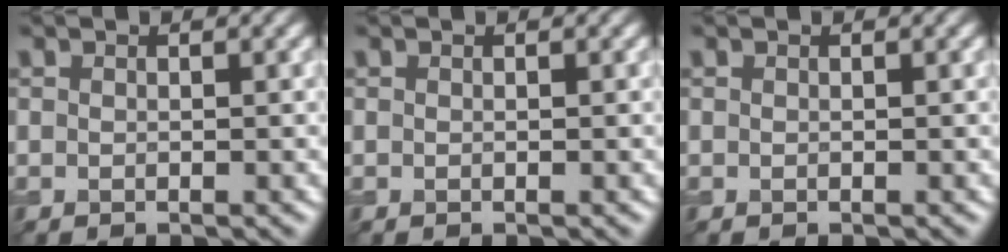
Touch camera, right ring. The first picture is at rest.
{"total": 0.0}
{"total": 0.0}